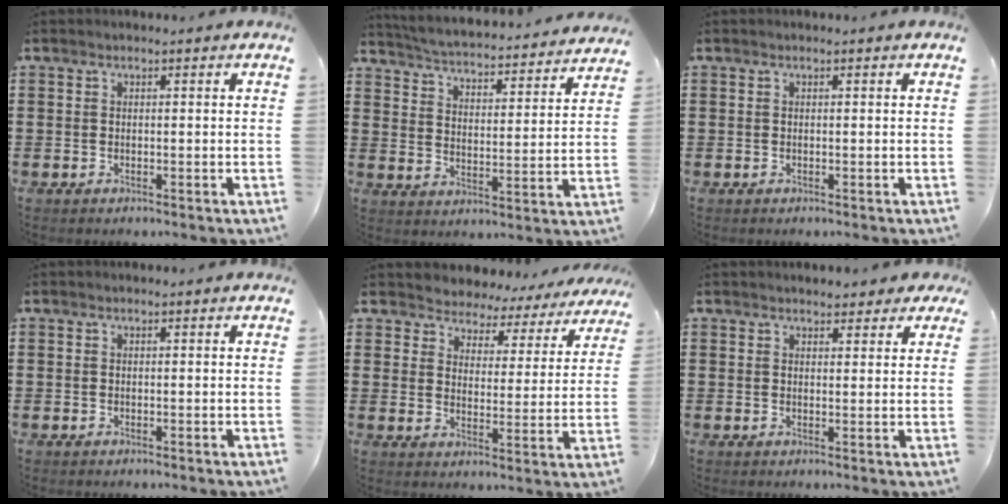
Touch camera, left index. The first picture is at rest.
{"total": 3.5, "force": [3.5, -0.4, 0.3], "torque": [-0.029, -0.035, 0.050]}
{"total": 0.0}
{"total": 0.0}
{"total": 3.6, "force": [3.5, 0.8, -0.6], "torque": [-0.015, -0.029, 0.053]}
{"total": 2.7, "force": [2.5, 0.9, 0.8], "torque": [-0.014, -0.002, 0.044]}